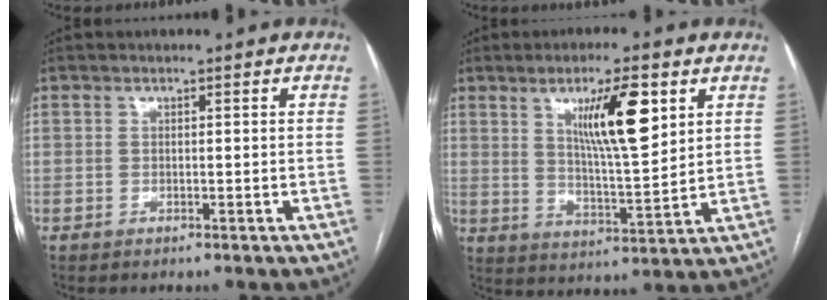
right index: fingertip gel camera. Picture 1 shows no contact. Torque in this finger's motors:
{"motor_torque": [0.74, 0.55, 0.33, 0.13]}